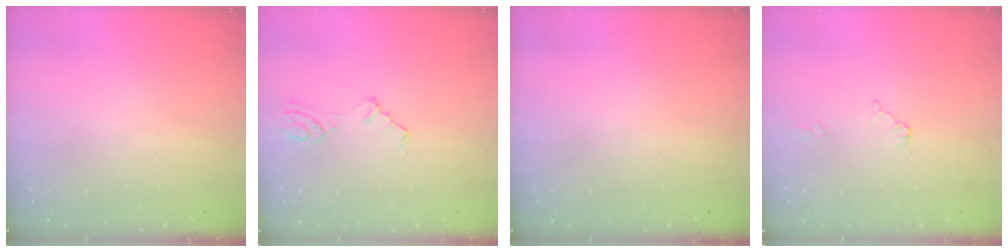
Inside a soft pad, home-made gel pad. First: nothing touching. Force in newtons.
{"total": 3.0, "press": 2.9, "slide": 0.6}
{"total": 0.0}
{"total": 2.6, "press": 2.6, "slide": 0.4}